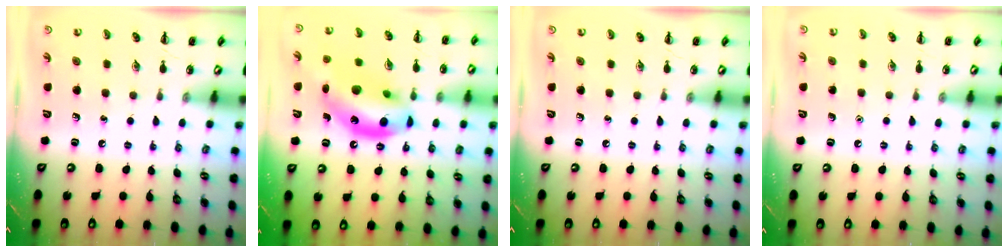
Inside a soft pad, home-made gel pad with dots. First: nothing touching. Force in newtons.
{"total": 18.3, "press": 17.6, "slide": 4.8}
{"total": 0.0}
{"total": 1.6, "press": 1.6, "slide": 0.1}